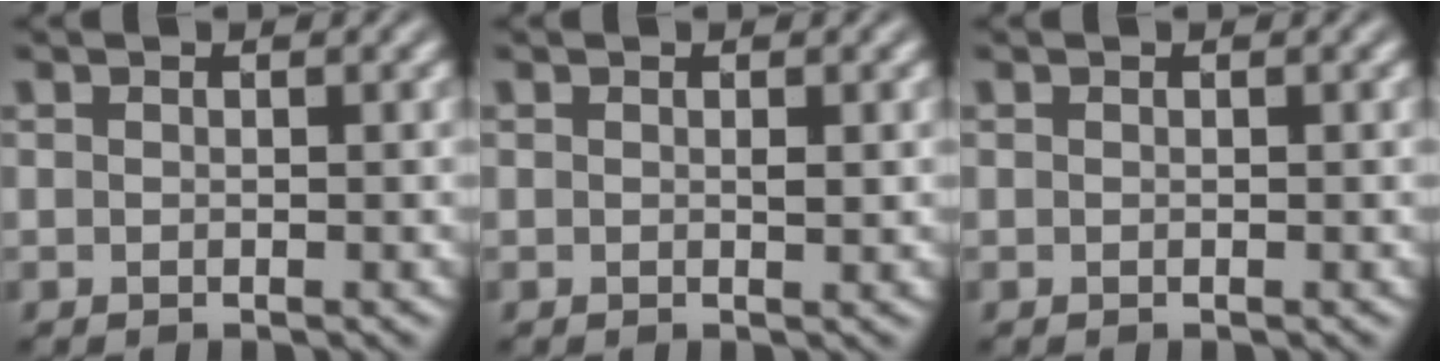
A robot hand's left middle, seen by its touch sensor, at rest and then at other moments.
{"total": 0.6, "force": [0.1, 0.1, 0.6], "torque": [-0.008, -0.001, 0.001]}
{"total": 0.0}